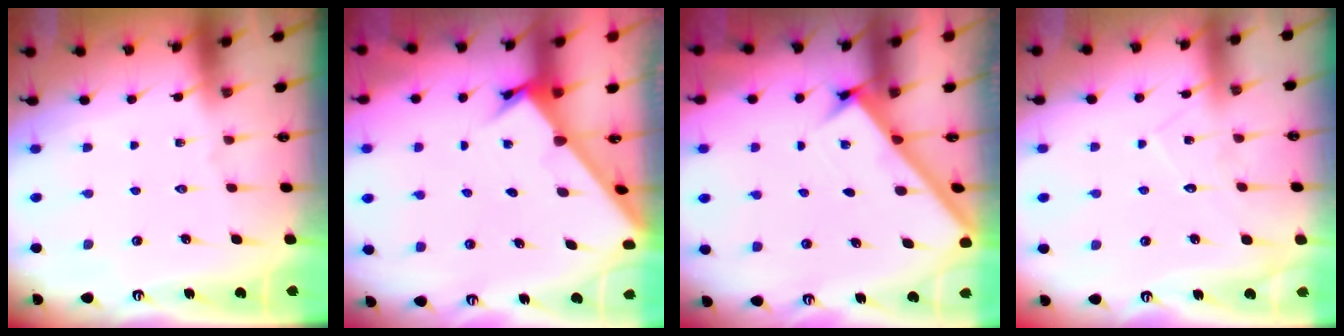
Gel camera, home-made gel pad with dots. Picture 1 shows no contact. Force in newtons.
{"total": 2.5, "press": 2.5, "slide": 0.2}
{"total": 2.8, "press": 2.8, "slide": 0.4}
{"total": 7.1, "press": 7.1, "slide": 0.5}